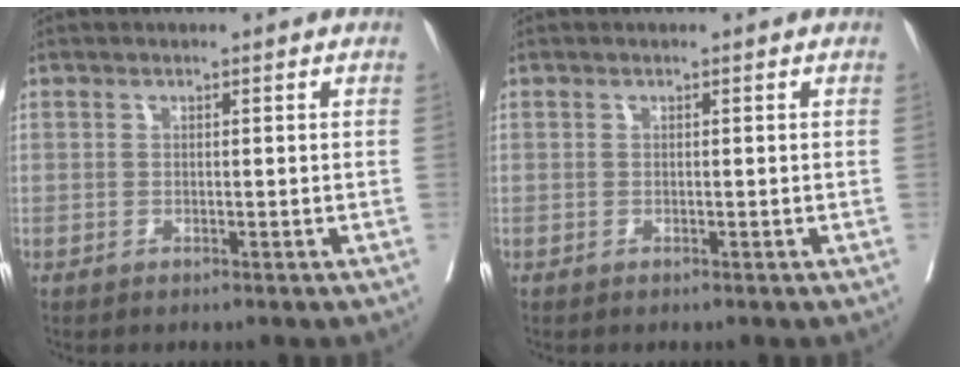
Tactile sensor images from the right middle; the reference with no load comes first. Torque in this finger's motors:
{"motor_torque": [-0.40, -0.45, -0.24, -0.02]}